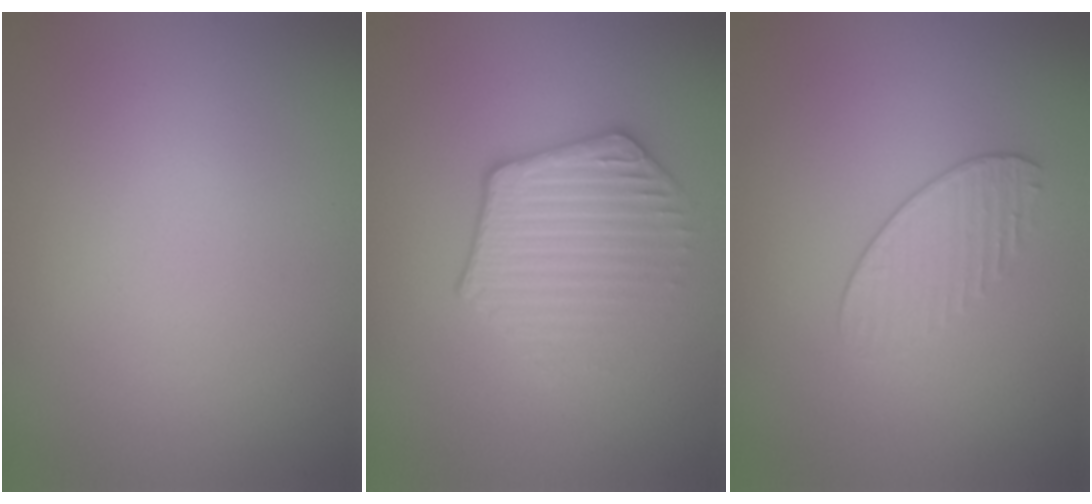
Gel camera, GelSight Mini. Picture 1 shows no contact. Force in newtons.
{"total": 3.5, "press": 3.1, "slide": 1.6}
{"total": 1.6, "press": 1.1, "slide": 1.2}